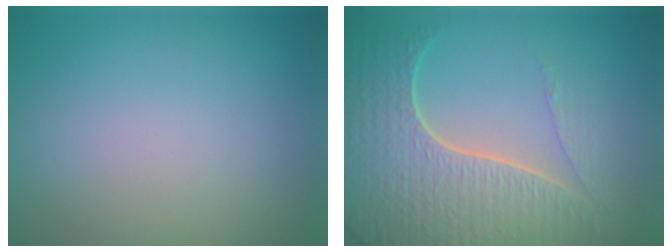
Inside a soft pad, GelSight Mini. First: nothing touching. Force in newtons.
{"total": 7.5, "press": 5.6, "slide": 5.0}